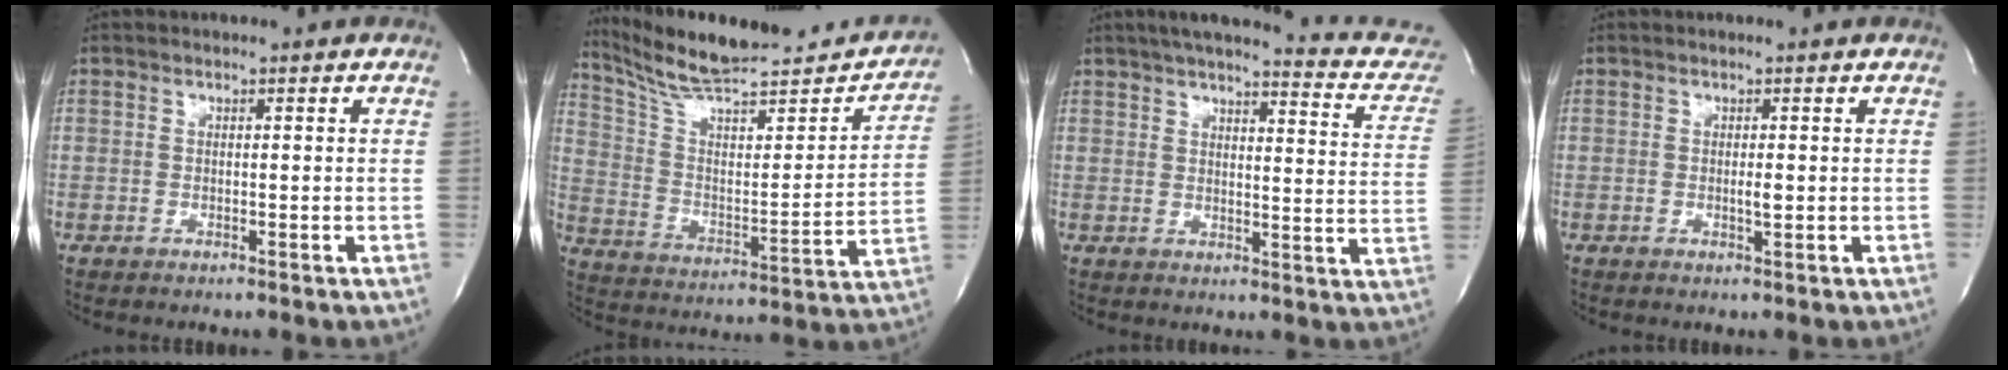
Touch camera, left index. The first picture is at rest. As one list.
[{"total": 24.2, "force": [21.8, 3.6, 9.9], "torque": [-0.152, -0.036, 0.316]}, {"total": 18.0, "force": [15.2, 3.0, 9.2], "torque": [-0.114, -0.016, 0.168]}, {"total": 1.2, "force": [-0.8, 0.0, 0.9], "torque": [-0.019, -0.008, -0.013]}]